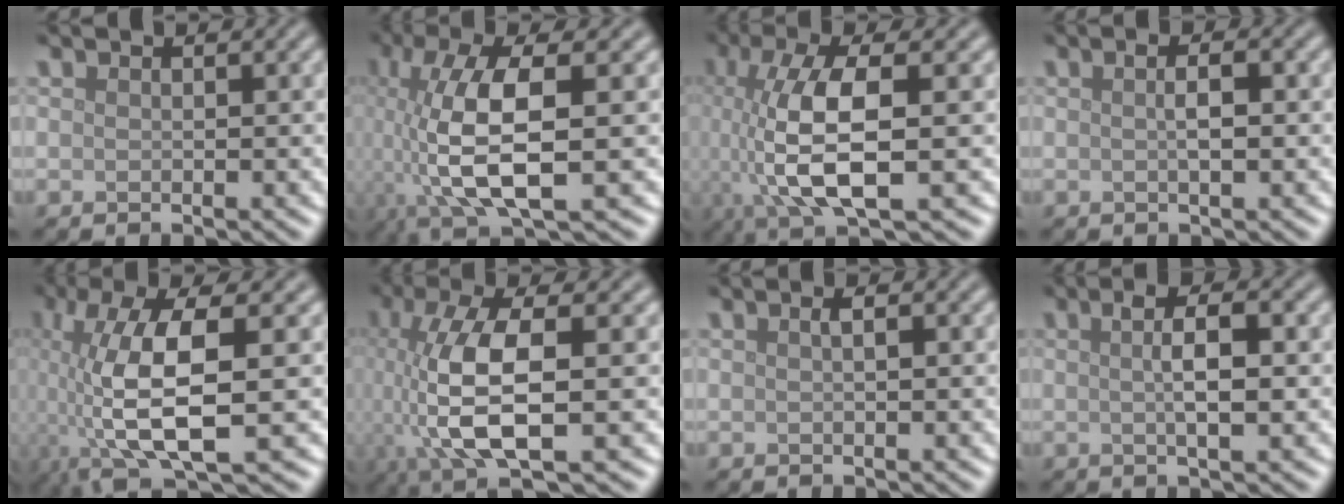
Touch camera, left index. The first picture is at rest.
{"total": 10.1, "force": [-1.6, 3.4, 9.4], "torque": [-0.198, 0.000, -0.032]}
{"total": 9.2, "force": [-0.8, 2.9, 8.7], "torque": [-0.177, -0.002, -0.015]}
{"total": 2.0, "force": [0.2, 0.5, 1.9], "torque": [-0.023, -0.002, 0.001]}
{"total": 10.3, "force": [-2.0, 3.3, 9.6], "torque": [-0.194, -0.001, -0.039]}
{"total": 9.9, "force": [-1.6, 3.3, 9.2], "torque": [-0.197, -0.001, -0.033]}
{"total": 0.8, "force": [0.2, 0.2, 0.8], "torque": [-0.015, 0.005, 0.004]}
{"total": 3.6, "force": [0.3, 0.7, 3.5], "torque": [-0.058, 0.005, 0.005]}